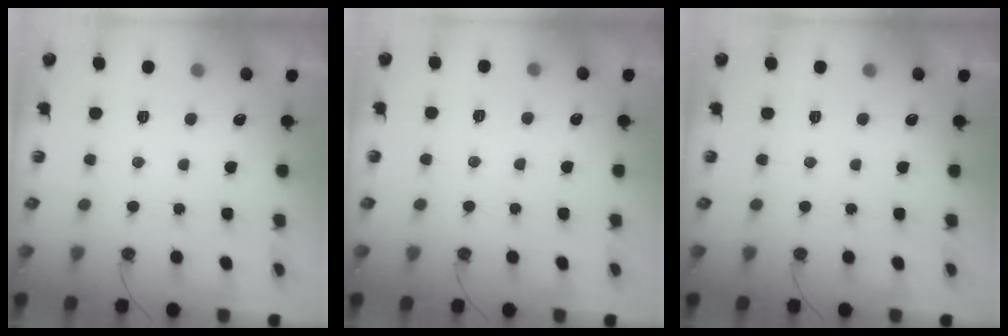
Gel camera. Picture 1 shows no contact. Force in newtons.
{"total": 5.8, "press": 5.8, "slide": 0.7}
{"total": 0.0}